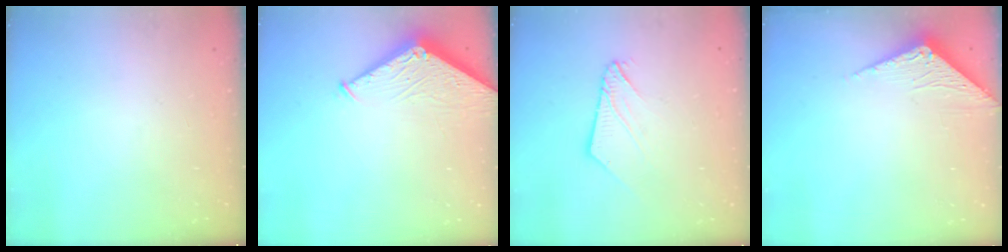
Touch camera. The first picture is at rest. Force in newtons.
{"total": 5.4, "press": 5.4, "slide": 0.3}
{"total": 7.5, "press": 7.5, "slide": 0.6}
{"total": 3.3, "press": 3.3, "slide": 0.3}